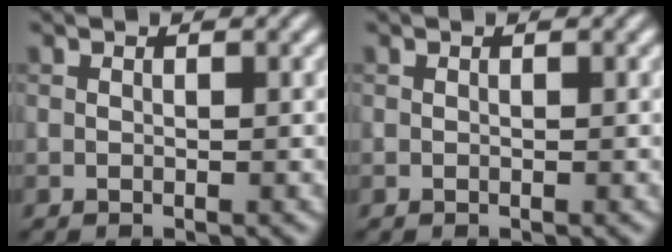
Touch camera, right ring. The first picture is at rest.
{"total": 0.0}